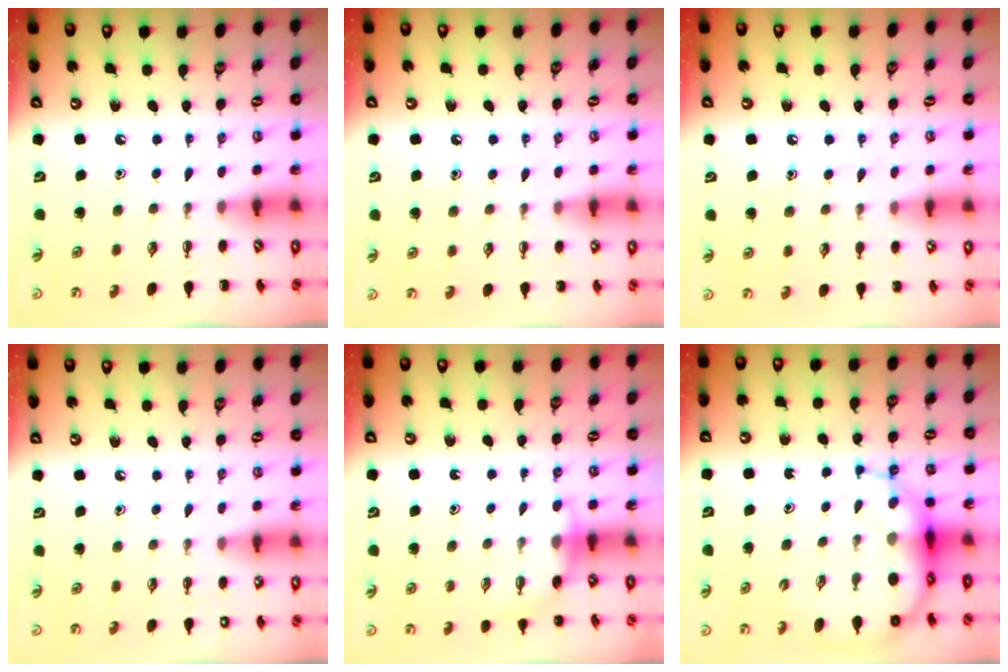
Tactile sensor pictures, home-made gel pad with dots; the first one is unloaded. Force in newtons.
{"total": 6.7, "press": 6.5, "slide": 1.5}
{"total": 8.5, "press": 8.4, "slide": 1.7}
{"total": 1.4, "press": 1.4, "slide": 0.1}
{"total": 5.6, "press": 5.5, "slide": 1.0}
{"total": 11.6, "press": 11.2, "slide": 3.2}